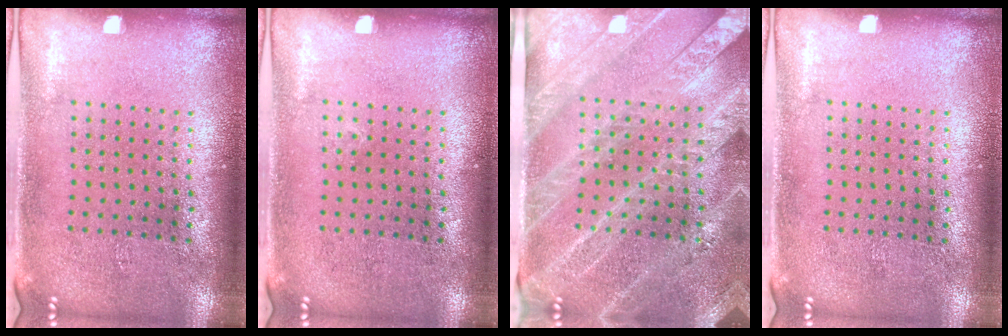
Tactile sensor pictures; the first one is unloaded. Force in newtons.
{"total": 0.0}
{"total": 3.5, "press": 3.2, "slide": 1.4}
{"total": 0.0}